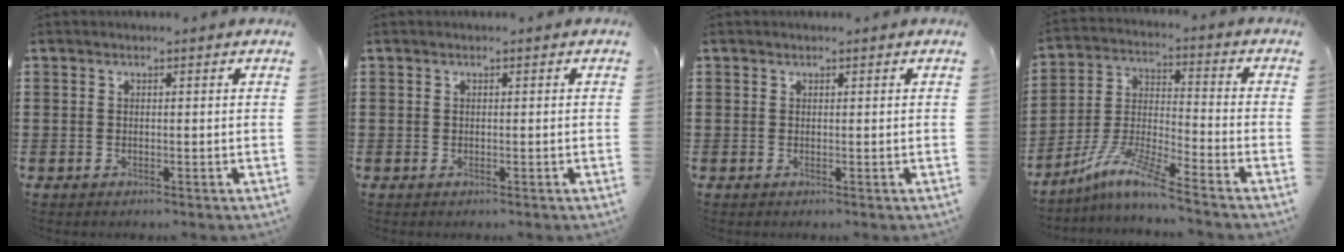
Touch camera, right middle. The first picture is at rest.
{"total": 0.0}
{"total": 0.0}
{"total": 9.4, "force": [-7.9, 0.0, 5.0], "torque": [-0.114, -0.005, -0.161]}